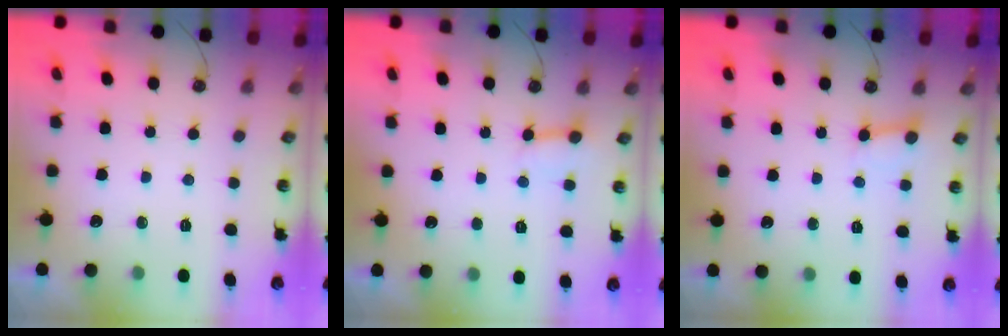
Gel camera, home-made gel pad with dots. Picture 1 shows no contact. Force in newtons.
{"total": 3.6, "press": 3.6, "slide": 0.4}
{"total": 2.7, "press": 2.7, "slide": 0.3}